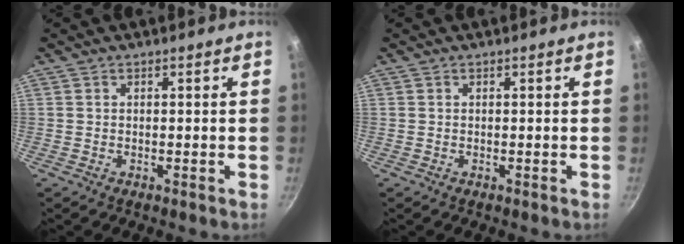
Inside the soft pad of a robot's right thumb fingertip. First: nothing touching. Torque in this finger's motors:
{"motor_torque": [0.00, 0.00, -0.15, 0.19, 0.00]}